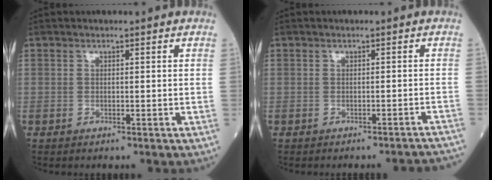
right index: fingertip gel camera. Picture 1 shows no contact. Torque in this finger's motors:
{"motor_torque": [-0.11, -0.11, 0.08, 0.00]}